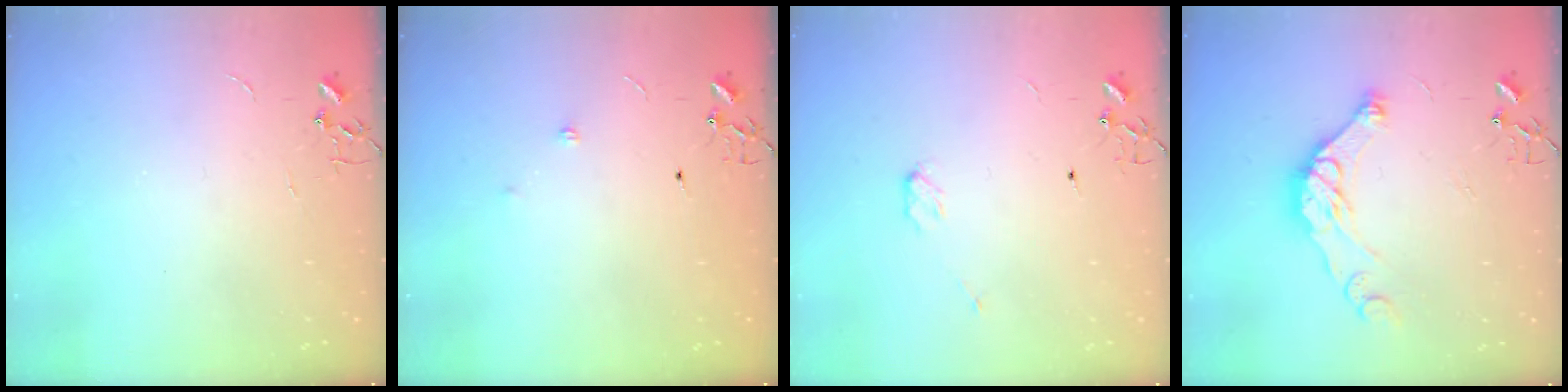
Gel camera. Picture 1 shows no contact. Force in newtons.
{"total": 4.6, "press": 4.4, "slide": 1.0}
{"total": 3.4, "press": 3.3, "slide": 0.5}
{"total": 14.4, "press": 14.3, "slide": 1.3}